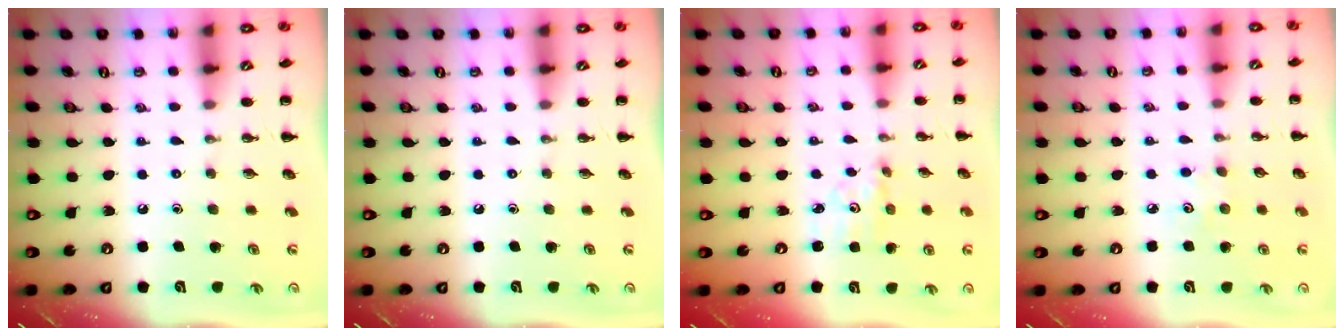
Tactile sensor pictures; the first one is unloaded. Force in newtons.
{"total": 0.0}
{"total": 2.9, "press": 2.8, "slide": 0.7}
{"total": 2.7, "press": 2.6, "slide": 0.8}